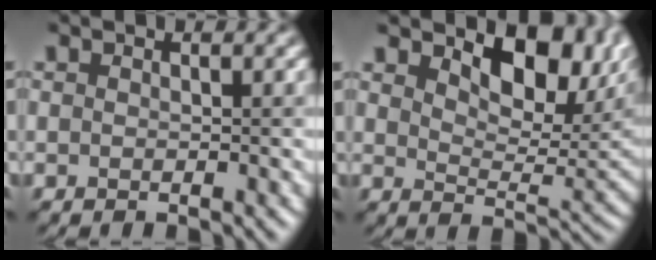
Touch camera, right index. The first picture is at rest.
{"total": 7.4, "force": [3.9, 3.3, 5.3], "torque": [-0.070, -0.003, 0.068]}